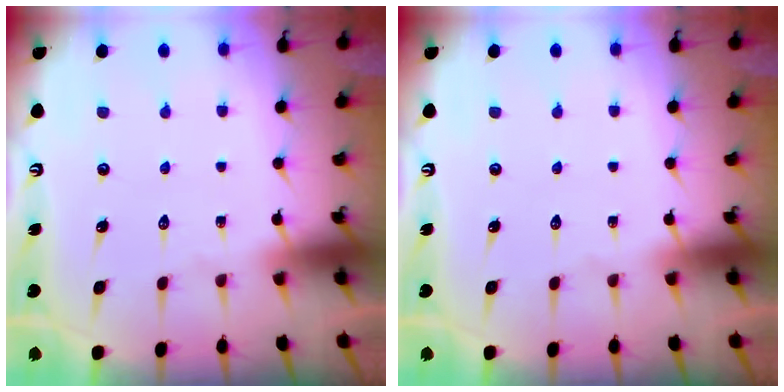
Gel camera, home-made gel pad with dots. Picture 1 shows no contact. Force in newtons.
{"total": 0.0}